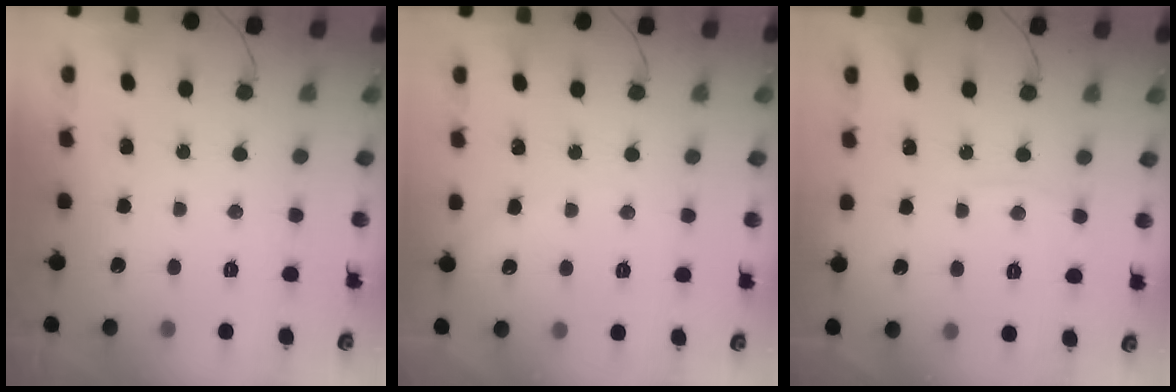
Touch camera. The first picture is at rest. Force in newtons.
{"total": 2.4, "press": 2.4, "slide": 0.5}
{"total": 2.7, "press": 2.7, "slide": 0.4}